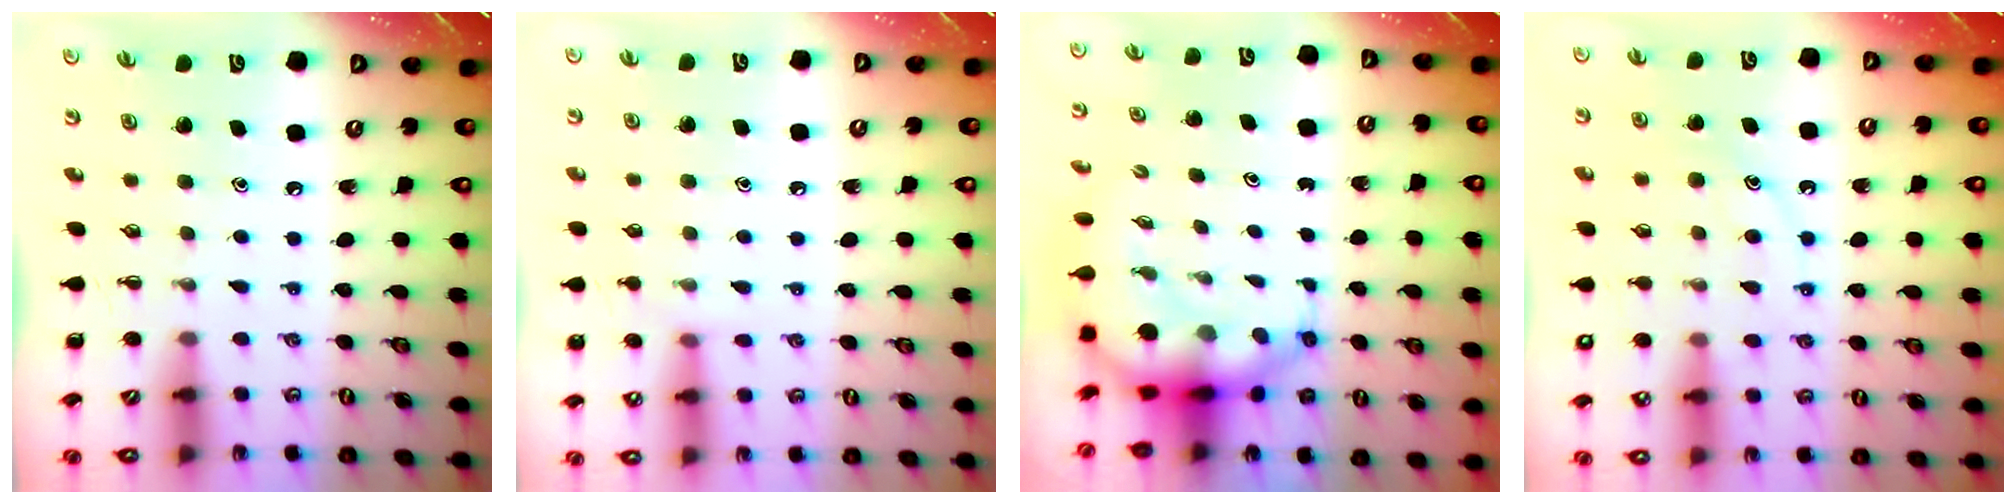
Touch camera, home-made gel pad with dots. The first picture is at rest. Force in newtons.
{"total": 4.5, "press": 4.1, "slide": 1.7}
{"total": 8.8, "press": 8.4, "slide": 2.6}
{"total": 11.1, "press": 11.1, "slide": 1.0}